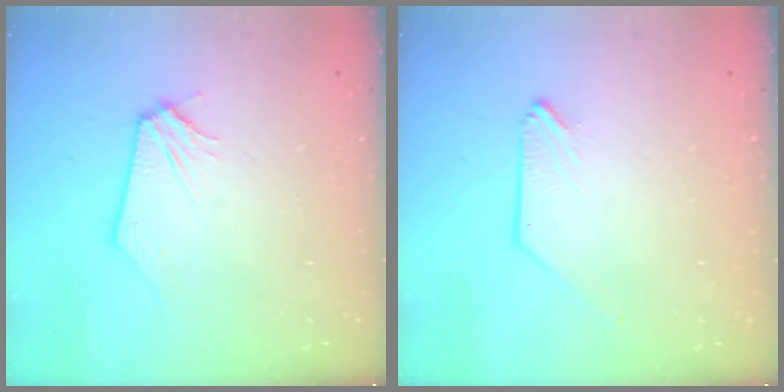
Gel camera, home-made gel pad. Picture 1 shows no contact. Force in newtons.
{"total": 0.0}